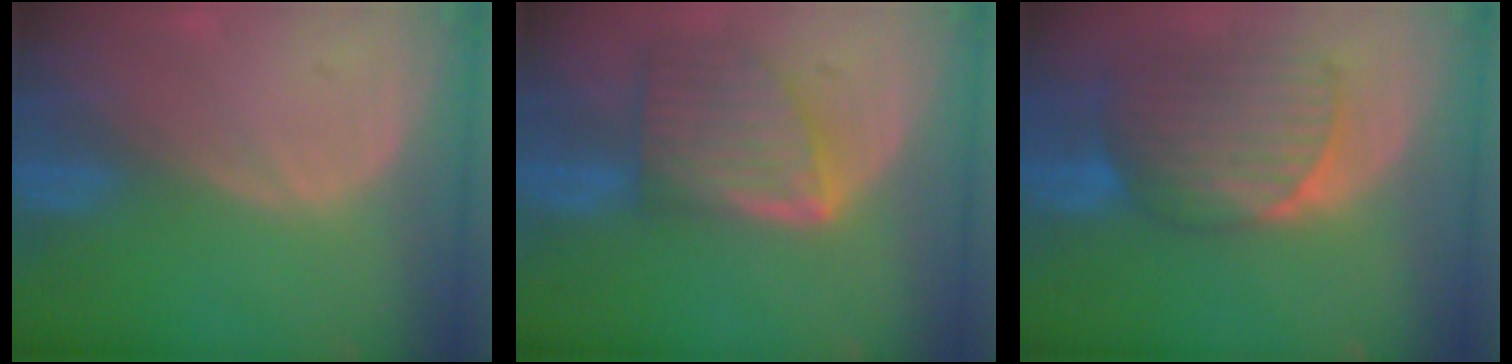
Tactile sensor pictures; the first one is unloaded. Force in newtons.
{"total": 8.2, "press": 7.3, "slide": 3.7}
{"total": 9.1, "press": 8.4, "slide": 3.5}